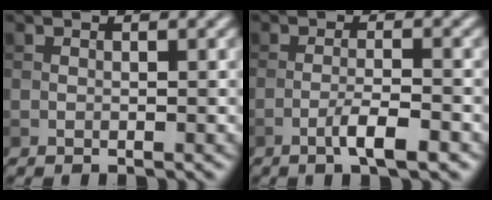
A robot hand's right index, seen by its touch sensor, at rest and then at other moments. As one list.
[{"total": 3.2, "force": [-1.8, 0.5, 2.7], "torque": [-0.047, 0.006, -0.036]}]